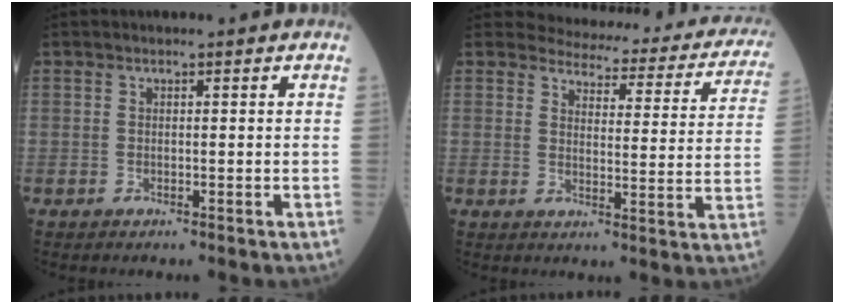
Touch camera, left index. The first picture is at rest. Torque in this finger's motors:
{"motor_torque": [0.86, -1.28, -0.04, -0.05]}